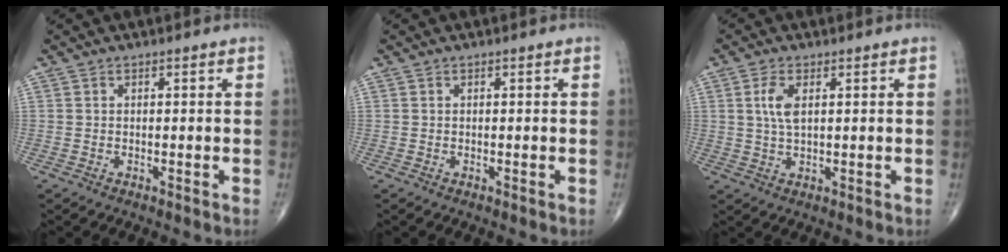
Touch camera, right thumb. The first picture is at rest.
{"total": 0.0}
{"total": 4.3, "force": [1.2, 1.8, 3.7], "torque": [-0.081, -0.001, 0.025]}